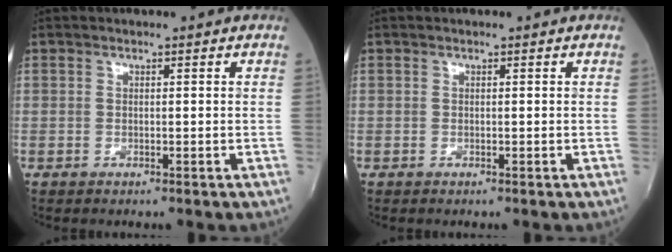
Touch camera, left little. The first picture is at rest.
{"total": 0.0}